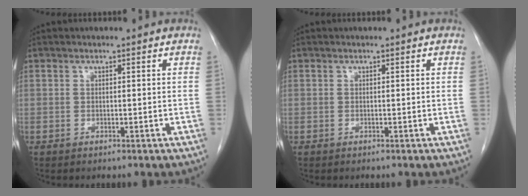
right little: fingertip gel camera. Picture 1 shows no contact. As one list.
[{"total": 0.0}]